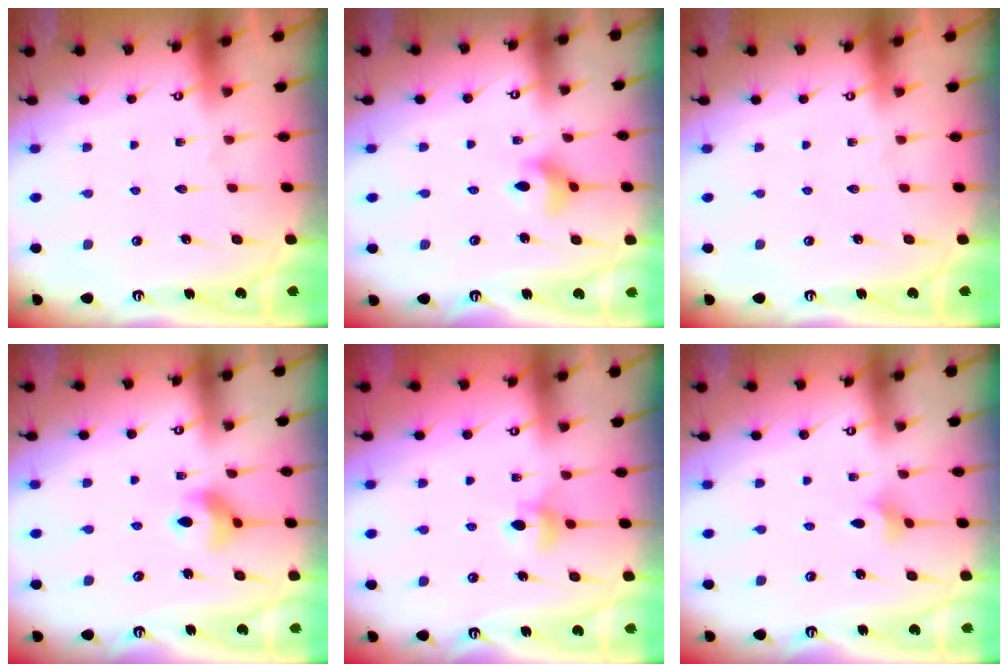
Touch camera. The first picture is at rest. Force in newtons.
{"total": 6.4, "press": 6.1, "slide": 1.8}
{"total": 0.0}
{"total": 8.9, "press": 8.8, "slide": 1.2}
{"total": 6.6, "press": 6.6, "slide": 1.0}
{"total": 1.9, "press": 1.8, "slide": 0.6}